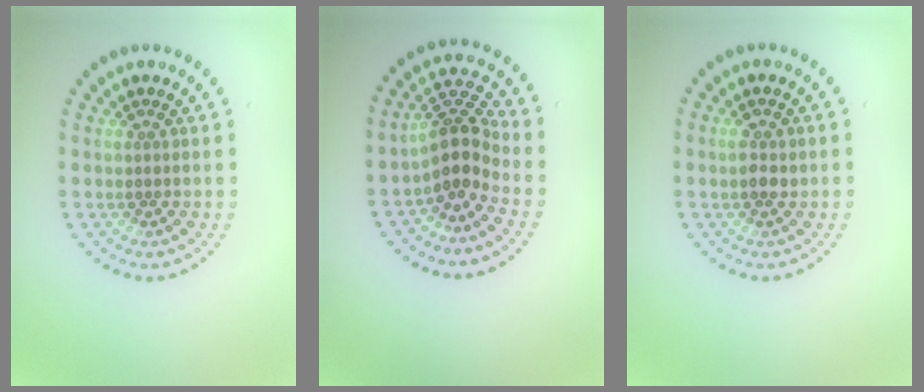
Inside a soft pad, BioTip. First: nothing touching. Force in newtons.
{"total": 3.7, "press": 2.9, "slide": 2.4}
{"total": 1.7, "press": 1.7, "slide": 0.4}